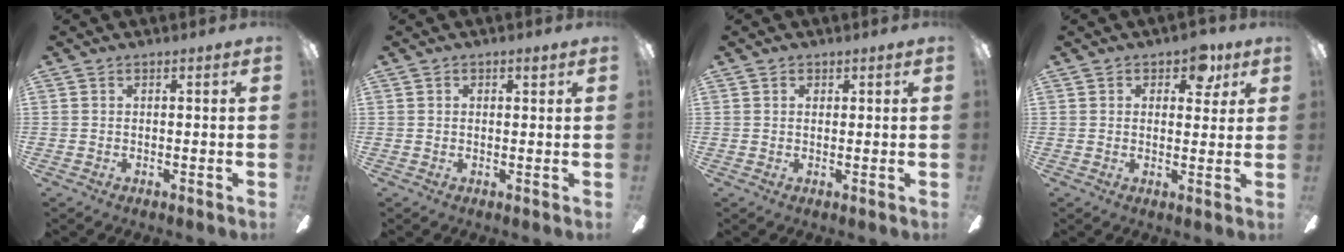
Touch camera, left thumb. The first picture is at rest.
{"total": 1.2, "force": [0.7, 0.6, 0.8], "torque": [-0.007, 0.001, 0.009]}
{"total": 0.9, "force": [0.5, 0.7, 0.4], "torque": [-0.001, 0.000, 0.008]}
{"total": 6.2, "force": [3.7, 3.6, 3.4], "torque": [-0.027, -0.010, 0.059]}